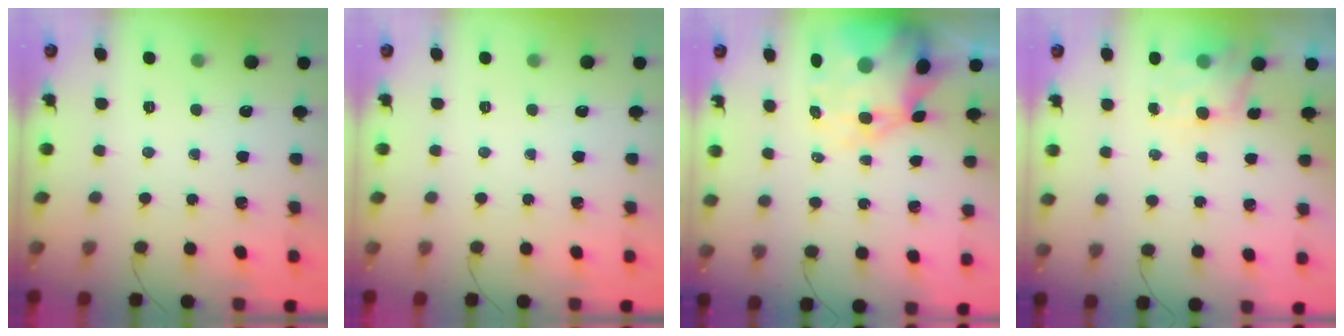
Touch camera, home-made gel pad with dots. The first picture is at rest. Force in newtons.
{"total": 0.0}
{"total": 12.9, "press": 12.4, "slide": 3.7}
{"total": 4.7, "press": 4.5, "slide": 1.1}